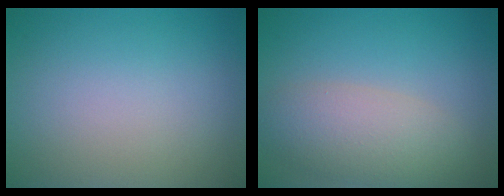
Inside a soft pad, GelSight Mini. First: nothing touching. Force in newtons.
{"total": 4.9, "press": 4.9, "slide": 0.5}